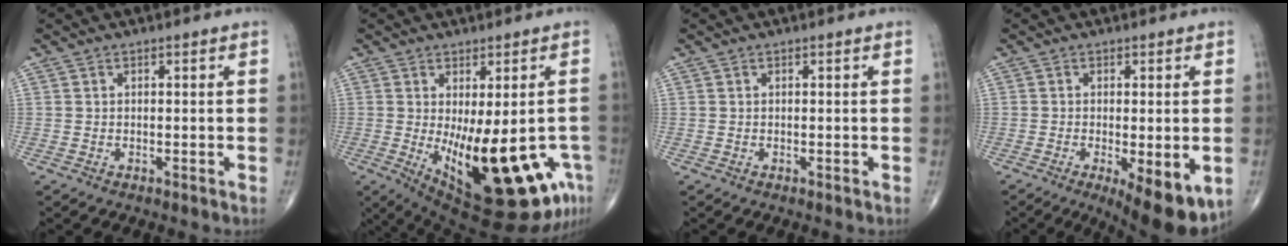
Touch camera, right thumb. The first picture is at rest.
{"total": 21.8, "force": [-6.6, 8.1, 19.1], "torque": [-0.230, -0.026, -0.069]}
{"total": 0.0}
{"total": 10.9, "force": [-4.0, 3.5, 9.5], "torque": [-0.130, -0.019, -0.053]}